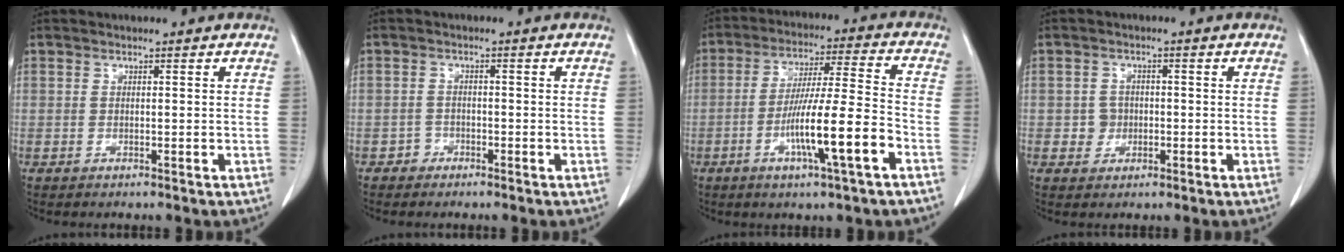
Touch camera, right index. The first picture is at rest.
{"total": 1.6, "force": [-1.1, 1.1, -0.1], "torque": [0.004, 0.007, -0.025]}
{"total": 12.5, "force": [-4.9, -0.1, 11.6], "torque": [-0.208, -0.002, -0.085]}
{"total": 2.6, "force": [-0.4, 2.5, 0.6], "torque": [-0.002, 0.008, -0.003]}